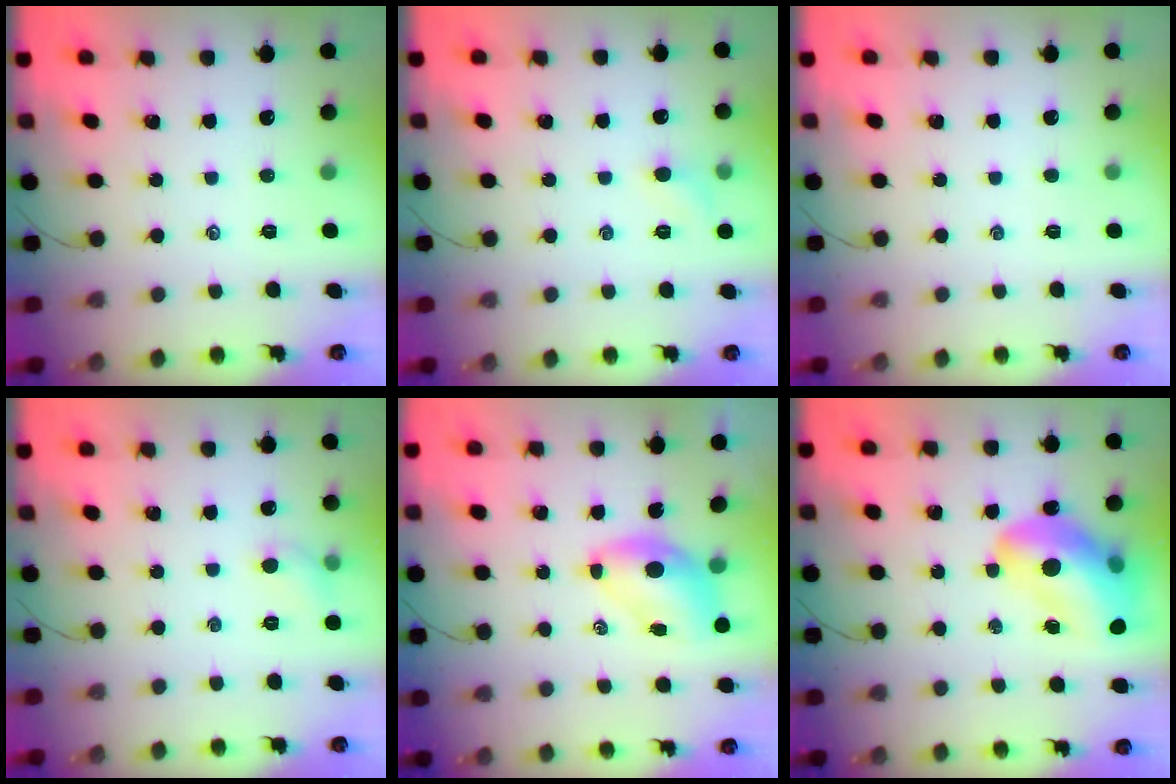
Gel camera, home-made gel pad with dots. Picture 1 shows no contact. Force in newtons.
{"total": 4.8, "press": 4.5, "slide": 1.4}
{"total": 0.0}
{"total": 4.8, "press": 4.6, "slide": 1.2}
{"total": 6.7, "press": 6.6, "slide": 1.1}
{"total": 18.4, "press": 17.6, "slide": 5.4}